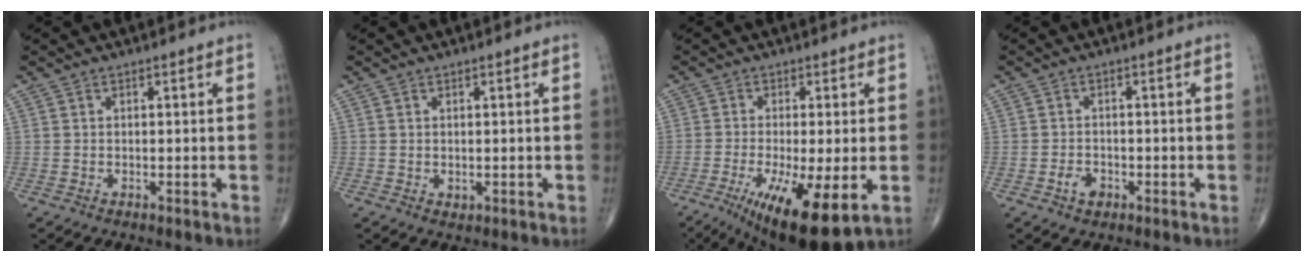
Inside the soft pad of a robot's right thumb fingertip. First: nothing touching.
{"total": 0.7, "force": [0.2, 0.6, 0.4], "torque": [0.000, -0.002, 0.006]}
{"total": 13.8, "force": [-4.9, 3.5, 12.4], "torque": [-0.201, -0.025, -0.068]}
{"total": 2.6, "force": [-1.2, 1.8, 1.4], "torque": [-0.017, 0.005, -0.018]}